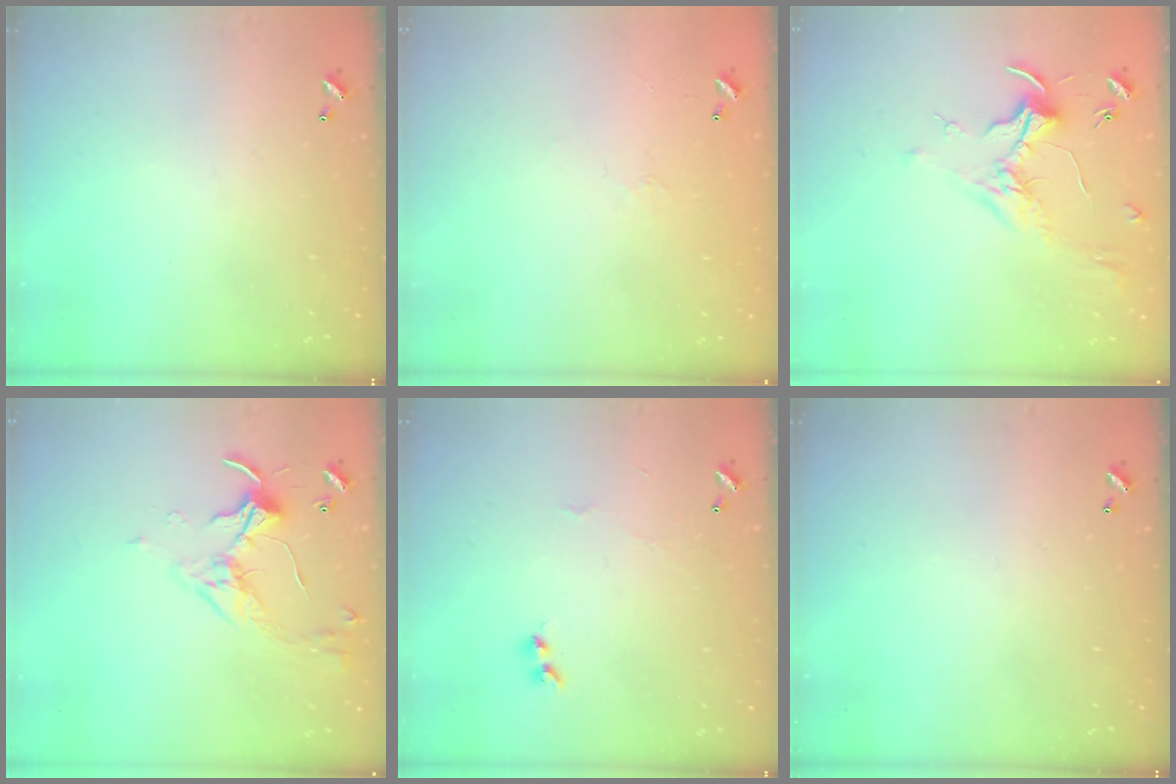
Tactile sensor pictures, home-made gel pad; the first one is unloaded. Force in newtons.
{"total": 6.6, "press": 6.6, "slide": 0.8}
{"total": 1.7, "press": 1.5, "slide": 0.8}
{"total": 3.3, "press": 3.2, "slide": 0.7}
{"total": 2.1, "press": 2.1, "slide": 0.5}
{"total": 0.0}